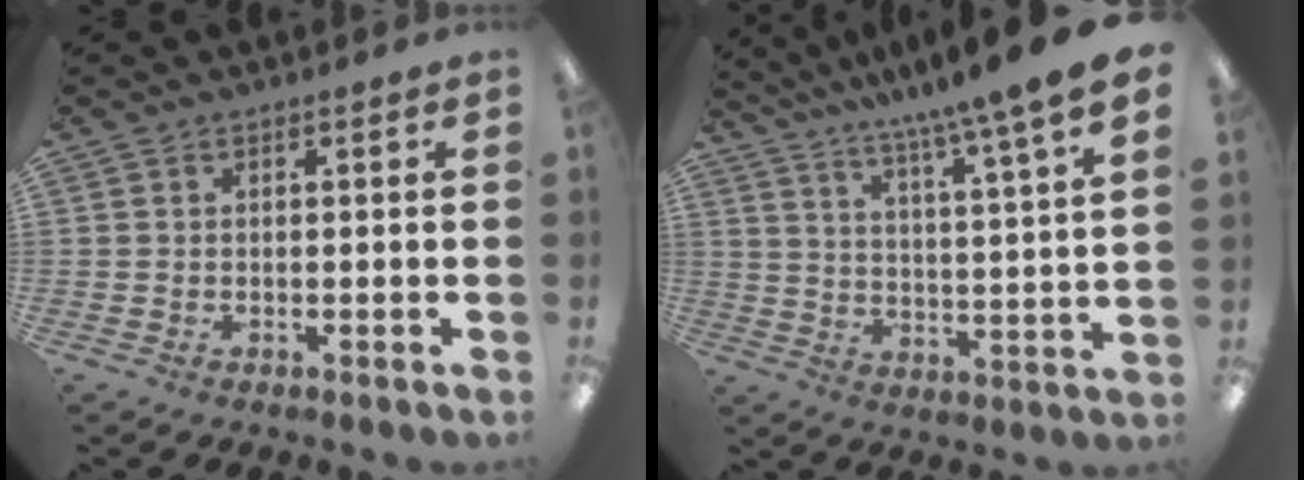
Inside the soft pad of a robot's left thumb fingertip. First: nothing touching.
{"total": 10.4, "force": [9.2, -0.8, 4.8], "torque": [-0.085, -0.082, 0.144]}